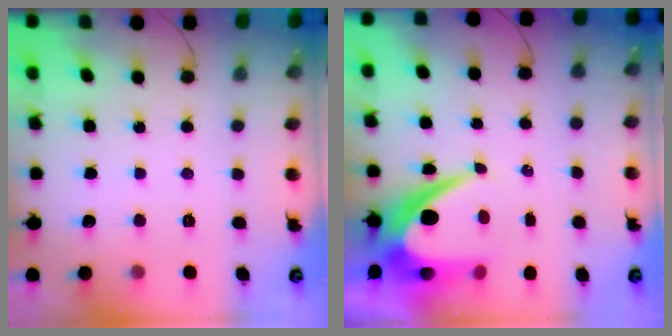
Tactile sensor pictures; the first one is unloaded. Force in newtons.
{"total": 11.4, "press": 11.4, "slide": 0.6}